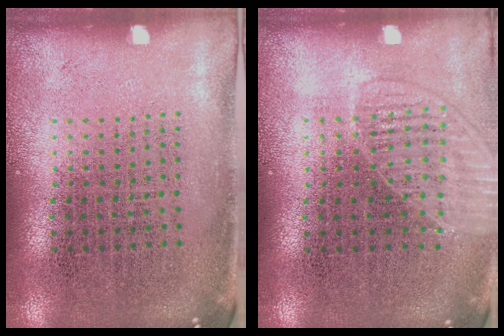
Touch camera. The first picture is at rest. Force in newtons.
{"total": 1.4, "press": 1.4, "slide": 0.2}